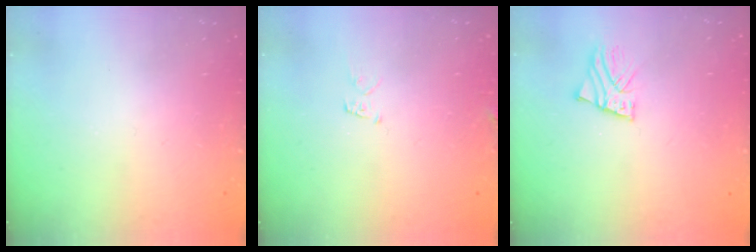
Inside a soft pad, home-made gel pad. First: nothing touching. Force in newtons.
{"total": 5.0, "press": 5.0, "slide": 0.1}
{"total": 2.3, "press": 2.3, "slide": 0.2}